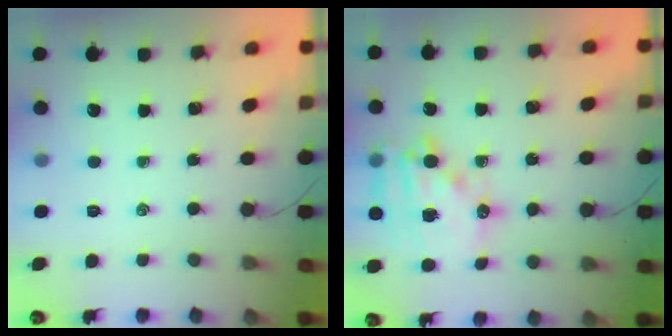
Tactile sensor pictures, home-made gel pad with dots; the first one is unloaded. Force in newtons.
{"total": 17.8, "press": 17.4, "slide": 3.9}